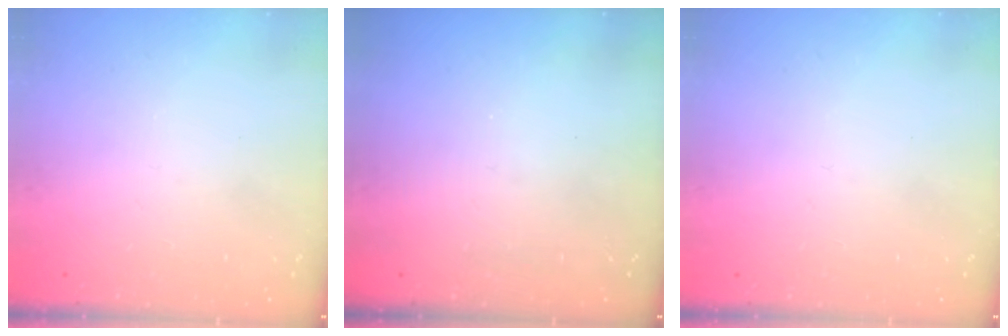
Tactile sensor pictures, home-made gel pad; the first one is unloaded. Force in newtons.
{"total": 0.0}
{"total": 0.0}